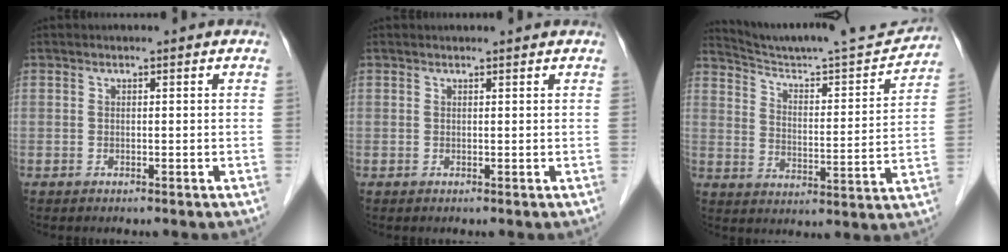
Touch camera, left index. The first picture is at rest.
{"total": 1.4, "force": [1.4, 0.0, 0.2], "torque": [-0.008, 0.009, 0.018]}
{"total": 17.9, "force": [17.2, 0.2, 4.8], "torque": [-0.084, -0.037, 0.253]}